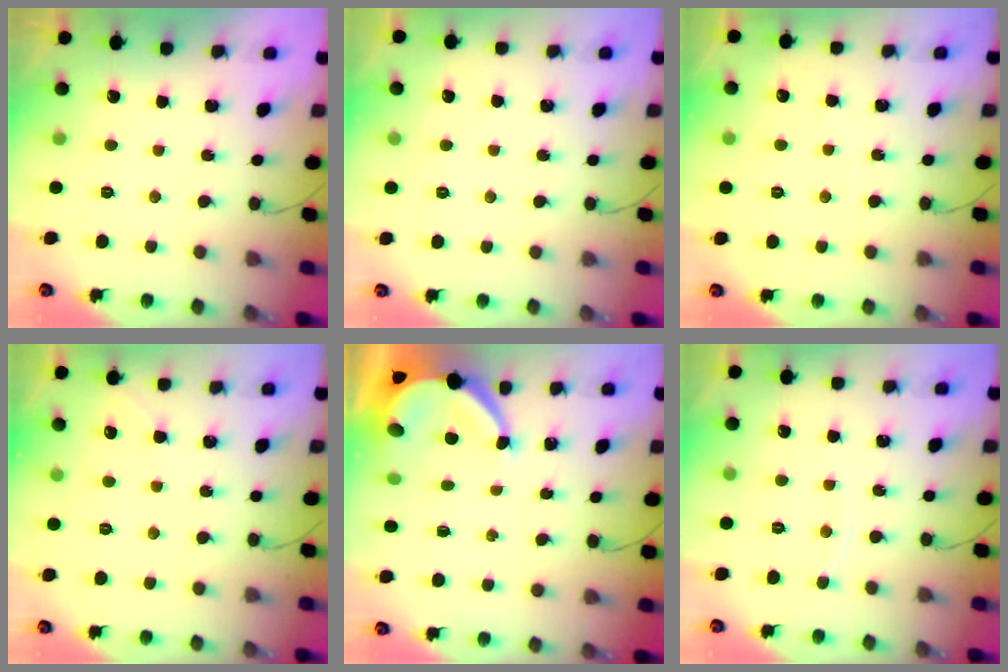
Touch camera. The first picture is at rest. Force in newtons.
{"total": 1.1, "press": 1.1, "slide": 0.2}
{"total": 2.3, "press": 2.3, "slide": 0.4}
{"total": 4.3, "press": 4.2, "slide": 0.6}
{"total": 6.9, "press": 6.8, "slide": 1.0}
{"total": 2.8, "press": 2.8, "slide": 0.3}